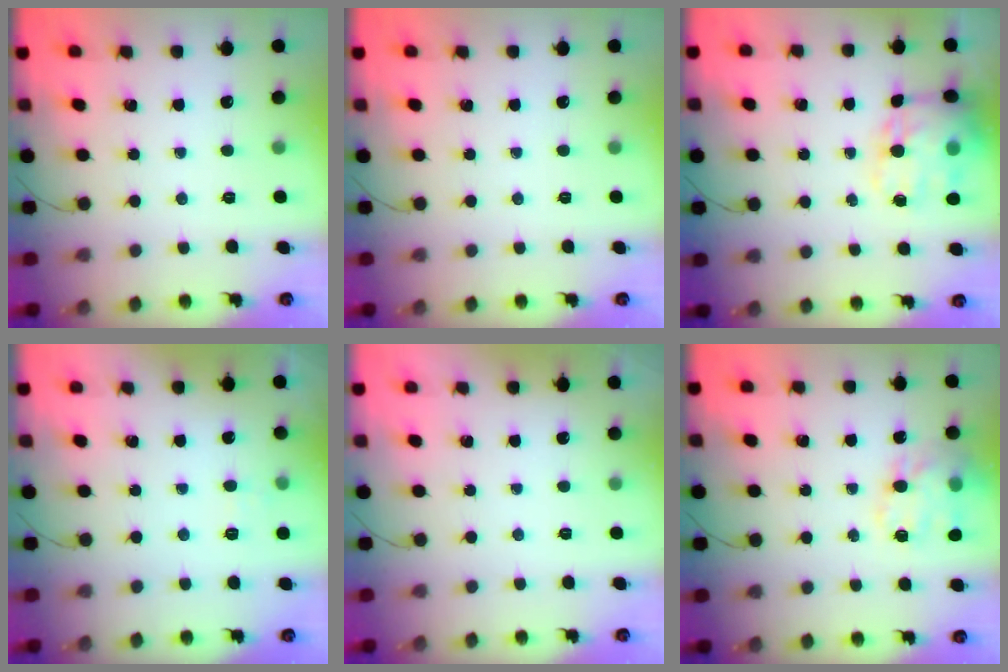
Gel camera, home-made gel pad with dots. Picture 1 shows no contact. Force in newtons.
{"total": 0.0}
{"total": 17.8, "press": 17.3, "slide": 4.0}
{"total": 2.8, "press": 2.5, "slide": 1.3}
{"total": 1.9, "press": 1.9, "slide": 0.3}
{"total": 17.1, "press": 16.9, "slide": 2.7}